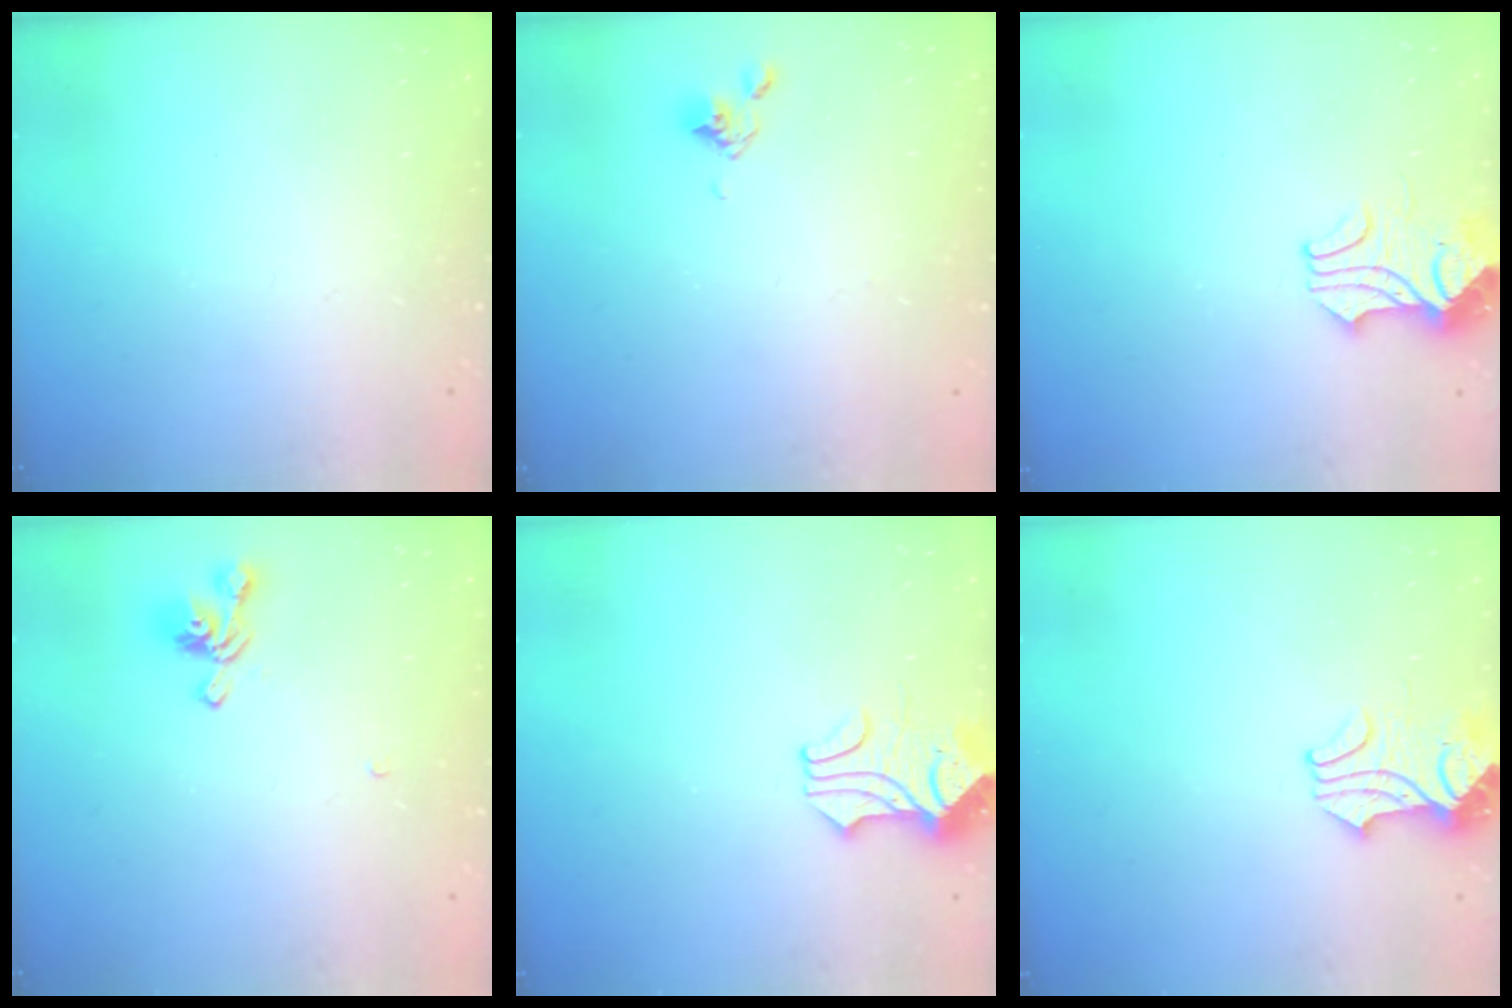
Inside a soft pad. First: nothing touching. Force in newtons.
{"total": 6.5, "press": 6.5, "slide": 0.2}
{"total": 2.4, "press": 2.3, "slide": 0.8}
{"total": 2.3, "press": 2.3, "slide": 0.1}
{"total": 1.8, "press": 1.4, "slide": 1.1}
{"total": 2.3, "press": 2.2, "slide": 0.6}